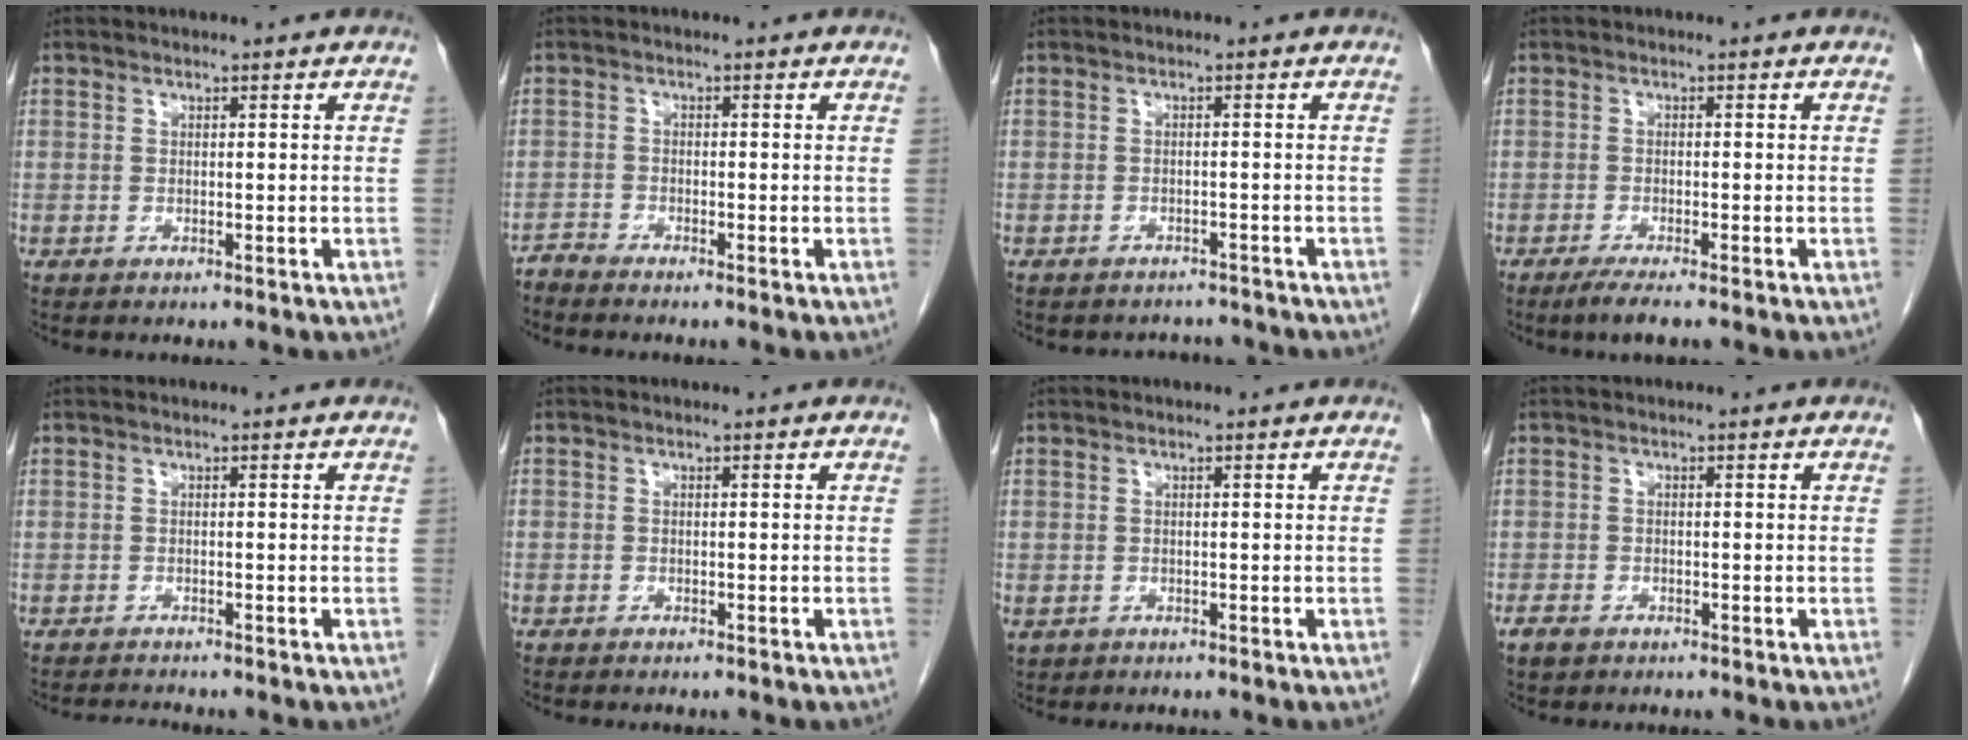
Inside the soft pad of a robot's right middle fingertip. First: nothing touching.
{"total": 1.4, "force": [-1.4, -0.2, -0.1], "torque": [0.004, -0.006, -0.028]}
{"total": 3.8, "force": [-3.6, 1.3, -0.4], "torque": [0.004, 0.004, -0.047]}
{"total": 2.8, "force": [-2.1, -0.1, 1.9], "torque": [-0.042, -0.009, -0.040]}
{"total": 1.7, "force": [-1.7, -0.3, 0.1], "torque": [-0.004, -0.006, -0.027]}
{"total": 0.8, "force": [-0.6, 0.4, 0.1], "torque": [-0.007, 0.002, -0.011]}
{"total": 1.7, "force": [-0.7, 1.4, 0.6], "torque": [-0.016, -0.001, -0.003]}
{"total": 2.2, "force": [-1.5, 1.3, 1.0], "torque": [-0.023, -0.001, -0.021]}